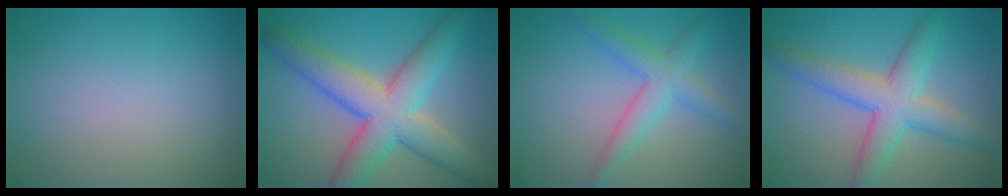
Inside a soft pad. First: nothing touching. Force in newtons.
{"total": 9.0, "press": 9.0, "slide": 0.5}
{"total": 3.7, "press": 3.7, "slide": 0.1}
{"total": 5.8, "press": 5.8, "slide": 0.1}